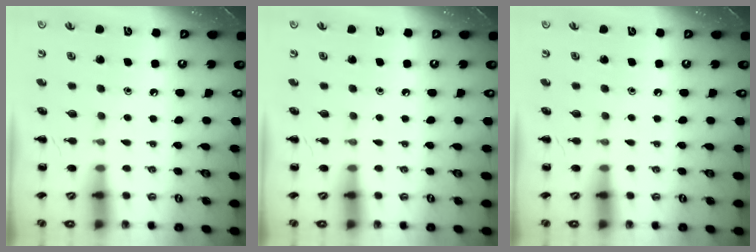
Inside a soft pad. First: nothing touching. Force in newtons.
{"total": 0.0}
{"total": 0.0}